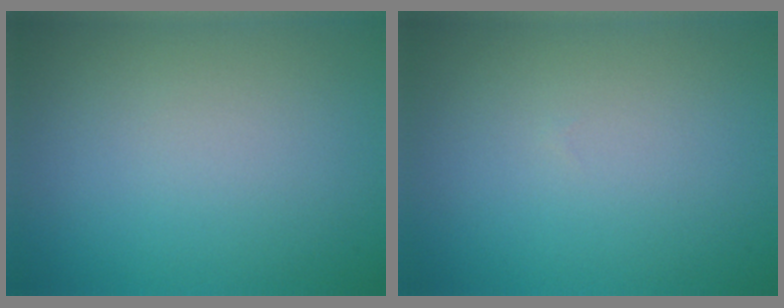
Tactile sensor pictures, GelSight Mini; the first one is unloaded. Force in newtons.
{"total": 0.0}